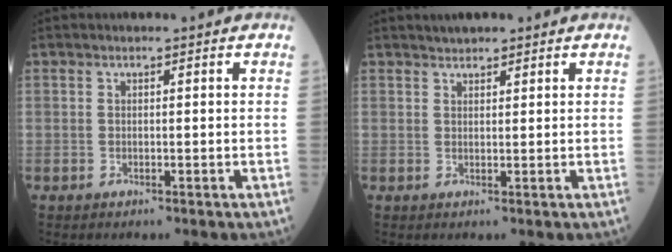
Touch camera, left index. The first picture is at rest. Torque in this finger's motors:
{"motor_torque": [0.01, -0.01, 0.00, 0.00]}